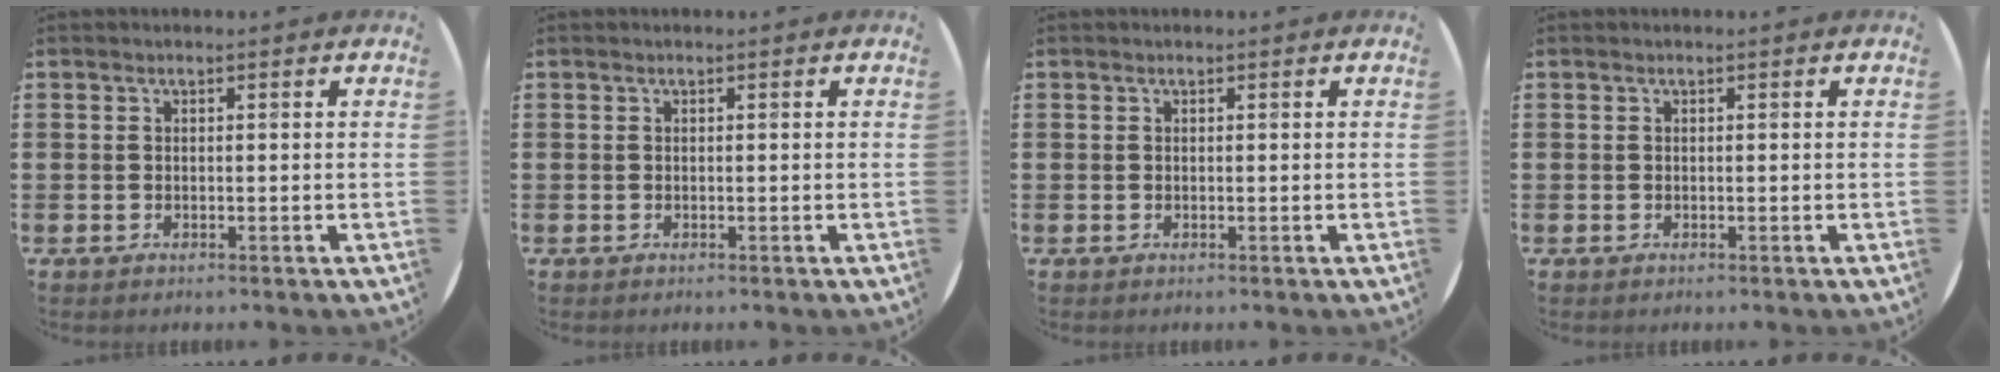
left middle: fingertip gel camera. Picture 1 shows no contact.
{"total": 0.0}
{"total": 0.0}
{"total": 0.0}